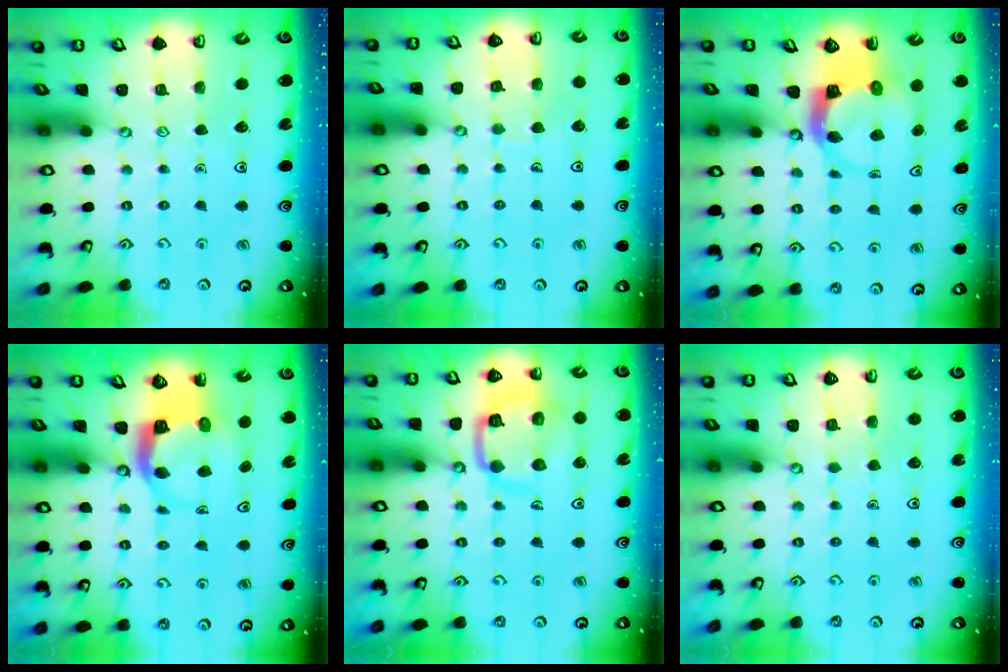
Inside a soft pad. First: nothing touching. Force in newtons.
{"total": 5.4, "press": 5.4, "slide": 0.4}
{"total": 4.8, "press": 4.7, "slide": 0.8}
{"total": 5.7, "press": 5.6, "slide": 0.5}
{"total": 13.4, "press": 13.4, "slide": 1.4}
{"total": 3.1, "press": 3.1, "slide": 0.4}